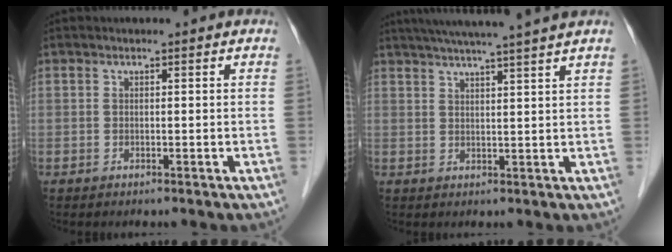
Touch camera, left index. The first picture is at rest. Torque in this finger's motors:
{"motor_torque": [0.03, -1.01, 0.45, 0.09]}